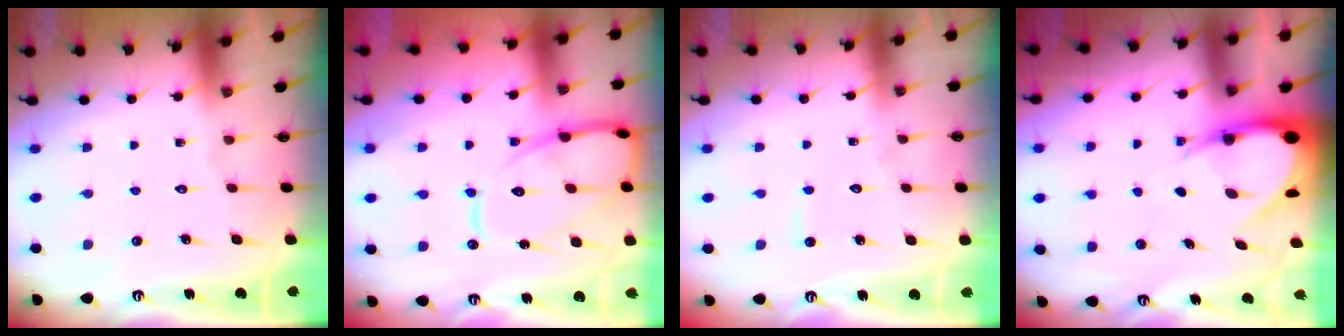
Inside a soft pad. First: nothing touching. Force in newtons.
{"total": 13.7, "press": 13.6, "slide": 1.4}
{"total": 4.7, "press": 4.7, "slide": 0.5}
{"total": 8.0, "press": 8.0, "slide": 0.6}